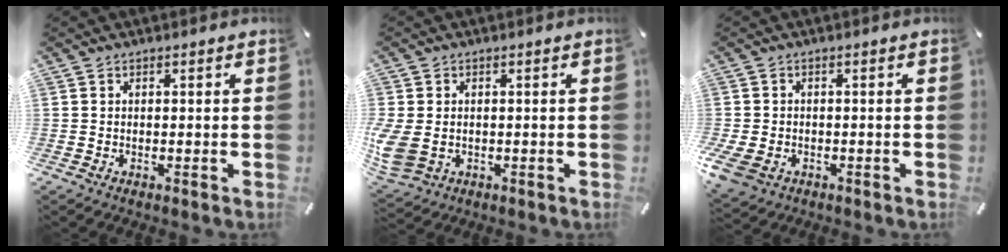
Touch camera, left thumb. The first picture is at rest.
{"total": 6.3, "force": [-0.5, 4.8, 4.0], "torque": [-0.111, -0.002, -0.009]}
{"total": 4.3, "force": [-1.8, 3.1, 2.4], "torque": [-0.066, 0.005, -0.039]}